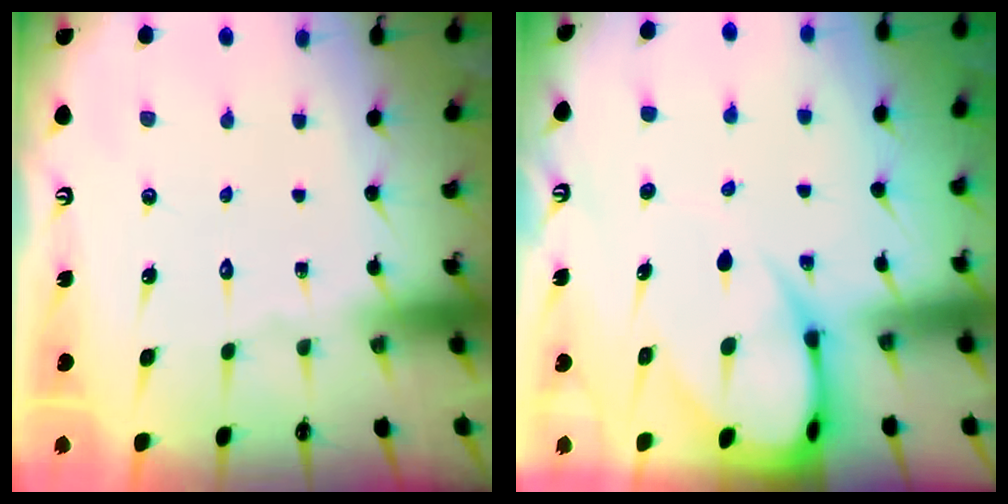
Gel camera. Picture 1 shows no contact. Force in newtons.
{"total": 8.3, "press": 8.3, "slide": 0.9}